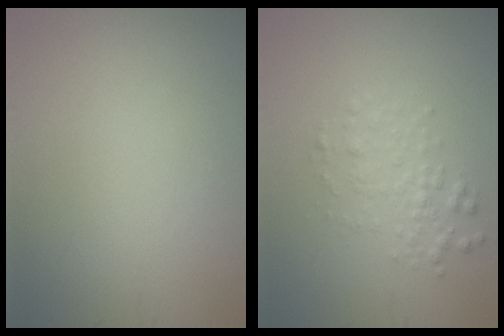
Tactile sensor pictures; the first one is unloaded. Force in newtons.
{"total": 2.0, "press": 2.0, "slide": 0.1}